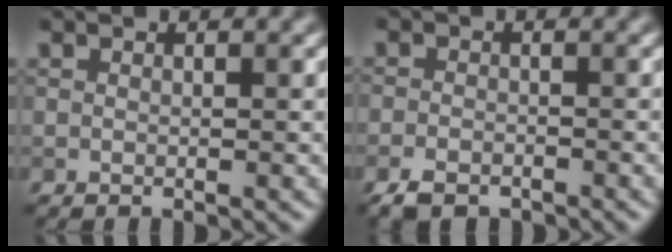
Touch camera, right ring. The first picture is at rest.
{"total": 3.3, "force": [-2.4, 1.5, 1.5], "torque": [-0.022, -0.005, -0.052]}